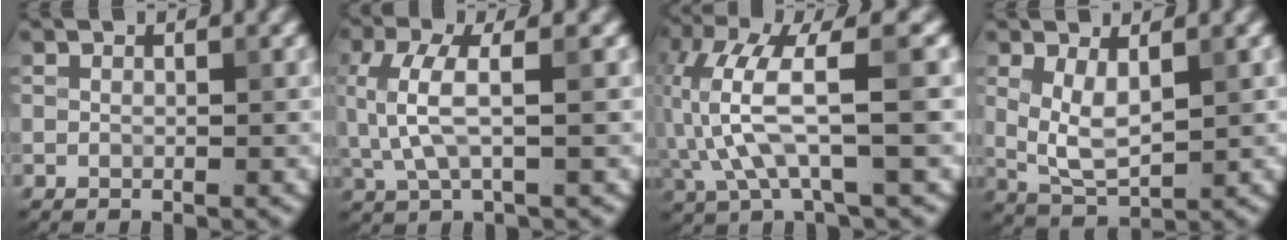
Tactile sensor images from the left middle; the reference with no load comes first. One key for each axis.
{"total": 4.3, "fx": 0.4, "fy": 1.3, "fz": 4.1, "tx": -0.100, "ty": 0.003, "tz": 0.007}
{"total": 8.4, "fx": -0.3, "fy": 2.3, "fz": 8.1, "tx": -0.186, "ty": 0.021, "tz": -0.009}
{"total": 3.5, "fx": 0.9, "fy": 1.5, "fz": 3.1, "tx": -0.067, "ty": -0.007, "tz": 0.023}